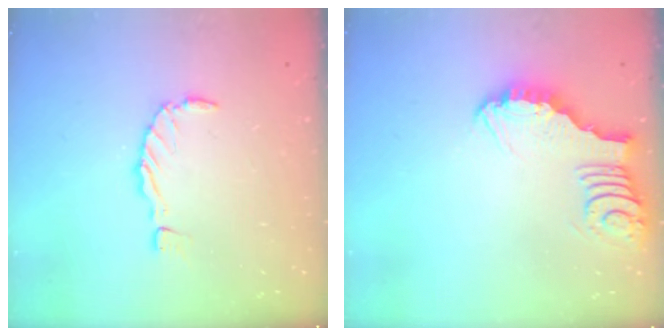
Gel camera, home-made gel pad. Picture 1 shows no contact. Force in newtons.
{"total": 4.3, "press": 4.2, "slide": 0.3}